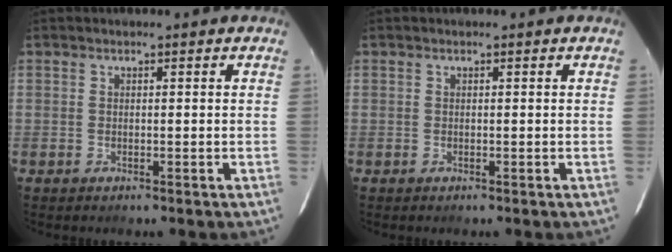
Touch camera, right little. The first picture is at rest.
{"total": 0.0}